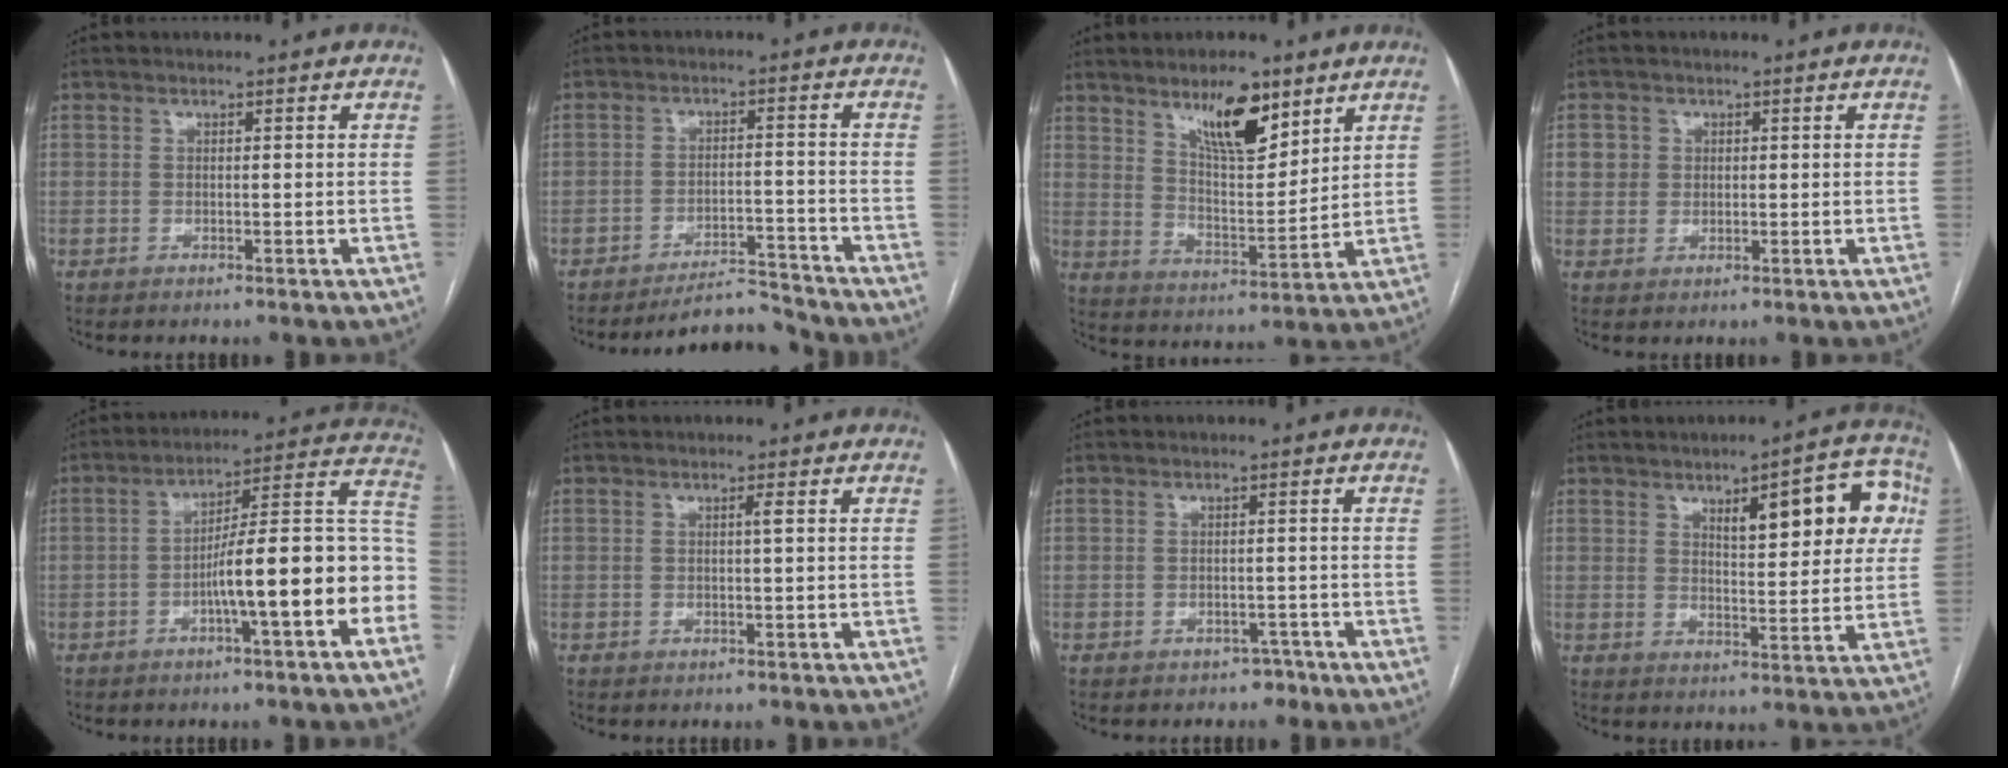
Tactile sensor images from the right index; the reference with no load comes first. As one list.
[{"total": 5.7, "force": [-5.7, 0.4, -0.3], "torque": [0.012, 0.017, -0.091]}, {"total": 10.7, "force": [7.0, 3.2, 7.5], "torque": [-0.127, -0.004, 0.126]}, {"total": 2.7, "force": [0.7, 2.6, 0.4], "torque": [0.002, 0.005, 0.012]}, {"total": 15.5, "force": [-4.8, 1.8, 14.6], "torque": [-0.200, 0.036, -0.069]}, {"total": 0.8, "force": [0.1, -0.2, 0.7], "torque": [-0.011, 0.001, 0.003]}, {"total": 2.3, "force": [-1.6, 1.5, 0.2], "torque": [0.000, 0.010, -0.021]}, {"total": 12.2, "force": [4.4, 3.7, 10.8], "torque": [-0.129, 0.024, 0.057]}]